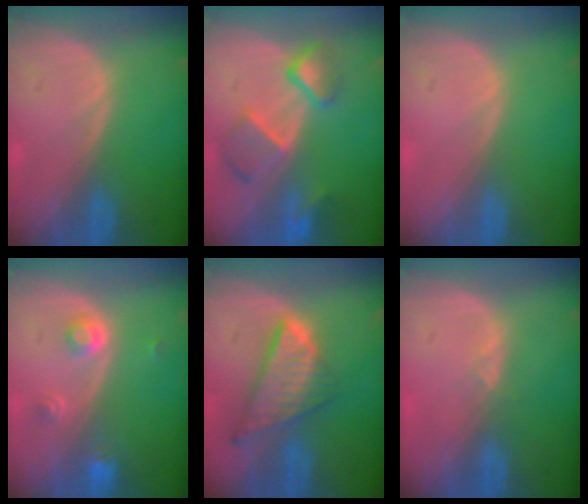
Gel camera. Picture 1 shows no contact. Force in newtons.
{"total": 7.6, "press": 6.7, "slide": 3.7}
{"total": 0.0}
{"total": 3.1, "press": 2.8, "slide": 1.2}
{"total": 8.7, "press": 7.4, "slide": 4.5}
{"total": 0.9, "press": 0.9, "slide": 0.3}